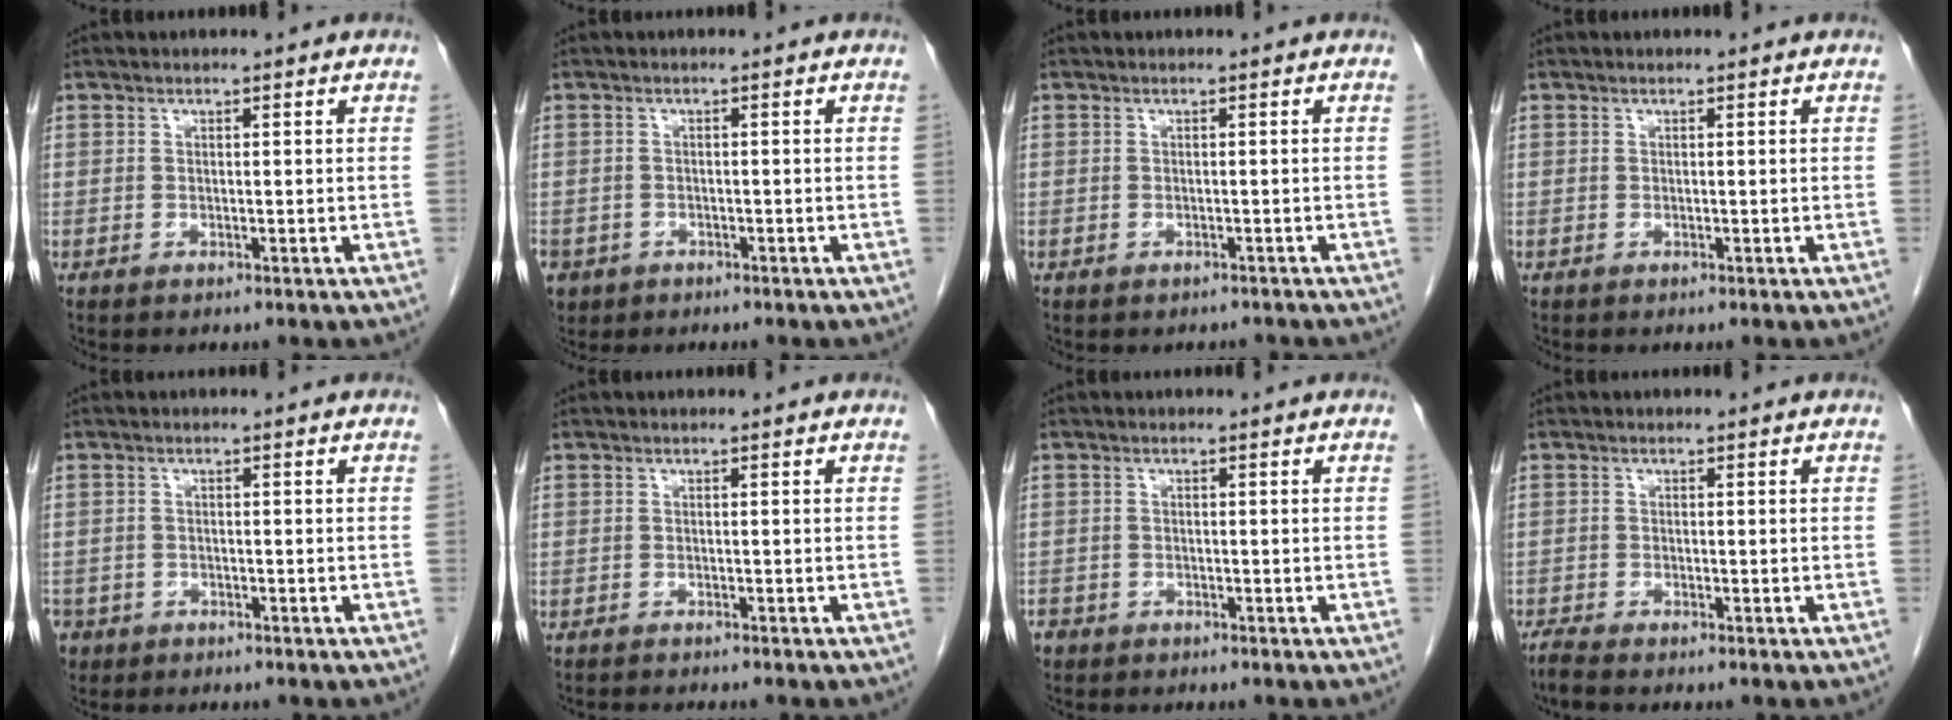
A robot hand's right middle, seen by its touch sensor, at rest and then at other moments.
{"total": 5.0, "force": [-2.9, 3.9, 1.2], "torque": [-0.033, 0.000, -0.045]}
{"total": 1.6, "force": [-1.4, 0.8, 0.0], "torque": [-0.002, 0.001, -0.019]}
{"total": 0.0}
{"total": 4.8, "force": [-3.1, 3.6, 0.7], "torque": [-0.025, 0.002, -0.055]}
{"total": 3.0, "force": [-2.7, 0.3, 1.1], "torque": [-0.016, -0.005, -0.037]}
{"total": 3.0, "force": [-2.3, 1.8, 0.4], "torque": [-0.013, 0.000, -0.045]}
{"total": 1.6, "force": [-1.5, -0.2, 0.4], "torque": [-0.021, -0.008, -0.033]}